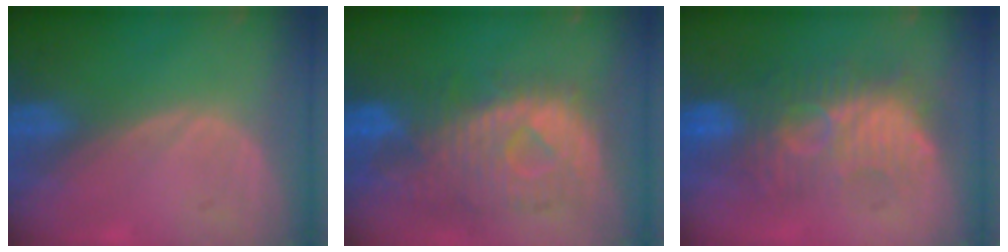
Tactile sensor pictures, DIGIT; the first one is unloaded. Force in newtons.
{"total": 10.8, "press": 9.6, "slide": 4.9}
{"total": 9.5, "press": 9.2, "slide": 2.1}